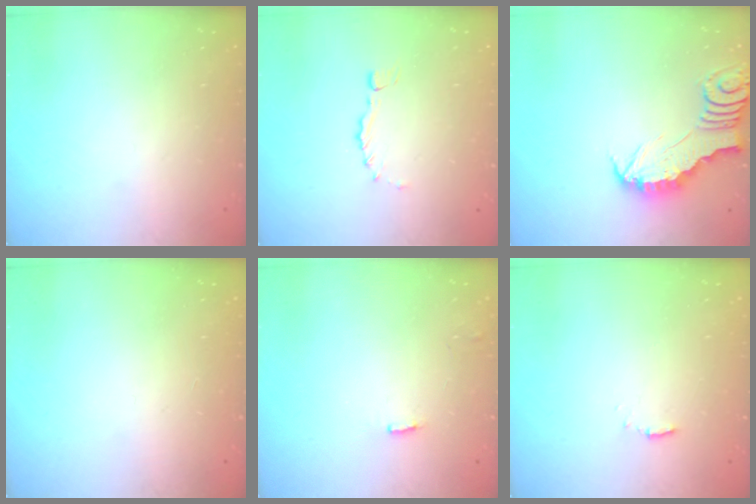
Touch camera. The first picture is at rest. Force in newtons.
{"total": 0.0}
{"total": 2.6, "press": 2.6, "slide": 0.2}
{"total": 1.4, "press": 1.4, "slide": 0.1}
{"total": 1.3, "press": 1.3, "slide": 0.2}
{"total": 1.3, "press": 1.3, "slide": 0.3}